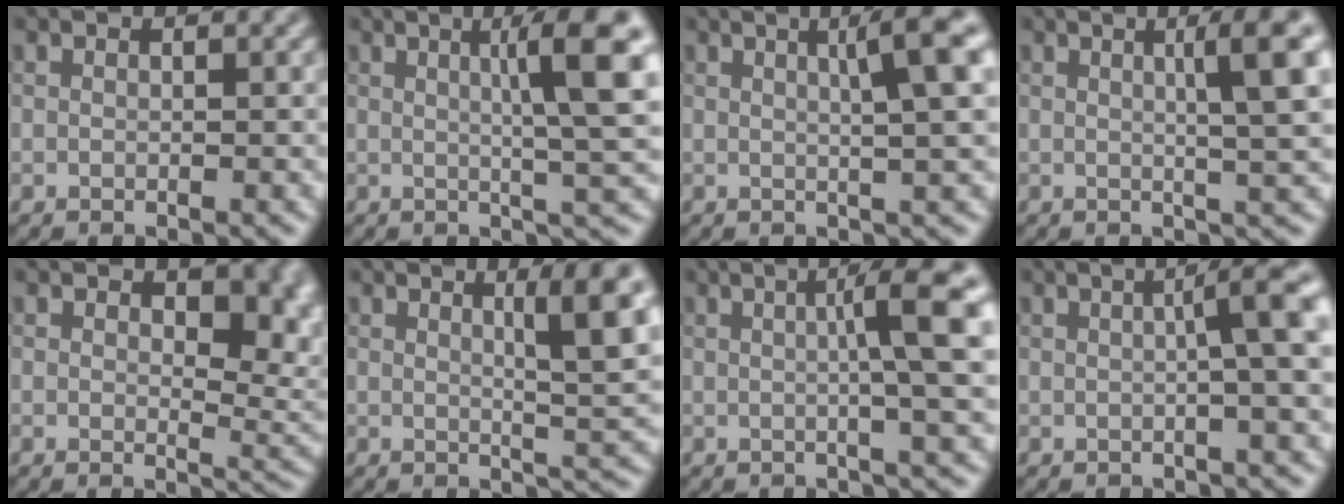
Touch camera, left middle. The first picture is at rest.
{"total": 7.3, "force": [1.7, 0.9, 7.0], "torque": [-0.092, 0.011, 0.027]}
{"total": 5.5, "force": [1.6, 0.8, 5.2], "torque": [-0.061, 0.014, 0.022]}
{"total": 5.7, "force": [1.4, 1.0, 5.4], "torque": [-0.066, 0.012, 0.021]}
{"total": 5.7, "force": [1.8, 3.1, 4.4], "torque": [-0.048, -0.010, 0.028]}
{"total": 5.5, "force": [1.8, 0.9, 5.1], "torque": [-0.067, -0.001, 0.028]}
{"total": 6.3, "force": [0.9, 0.8, 6.1], "torque": [-0.084, 0.017, 0.011]}
{"total": 5.7, "force": [0.7, 1.1, 5.5], "torque": [-0.068, 0.014, 0.008]}